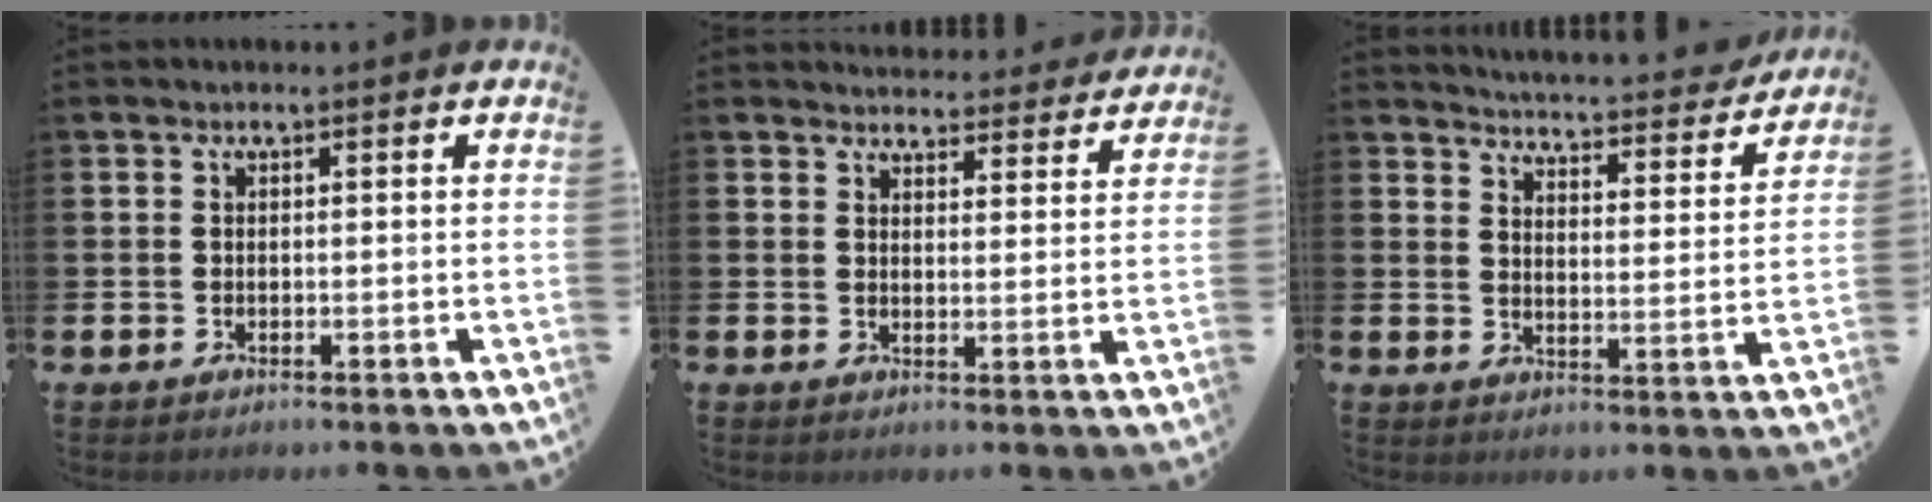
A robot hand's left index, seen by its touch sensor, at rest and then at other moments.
{"total": 4.3, "force": [4.2, 0.8, 0.1], "torque": [-0.005, -0.029, 0.074]}
{"total": 4.5, "force": [4.4, 0.4, 0.6], "torque": [-0.031, -0.038, 0.071]}